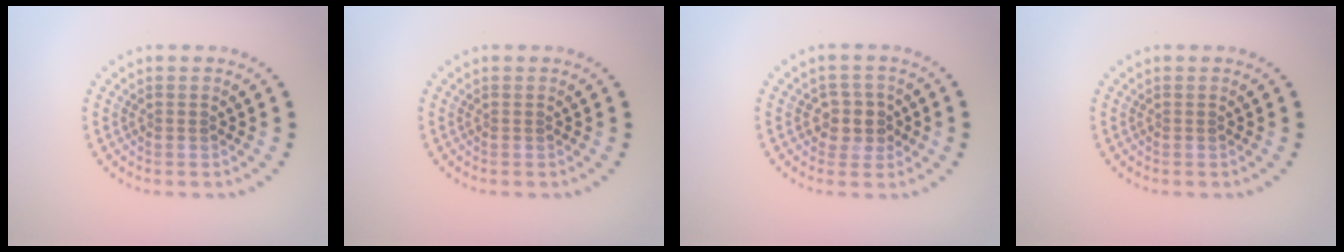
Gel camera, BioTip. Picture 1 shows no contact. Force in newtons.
{"total": 0.0}
{"total": 2.6, "press": 2.3, "slide": 1.2}
{"total": 0.0}